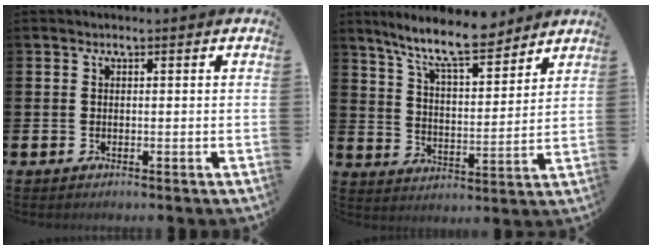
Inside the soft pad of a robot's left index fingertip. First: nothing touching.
{"total": 10.1, "force": [8.9, 1.7, 4.5], "torque": [-0.112, -0.041, 0.159]}